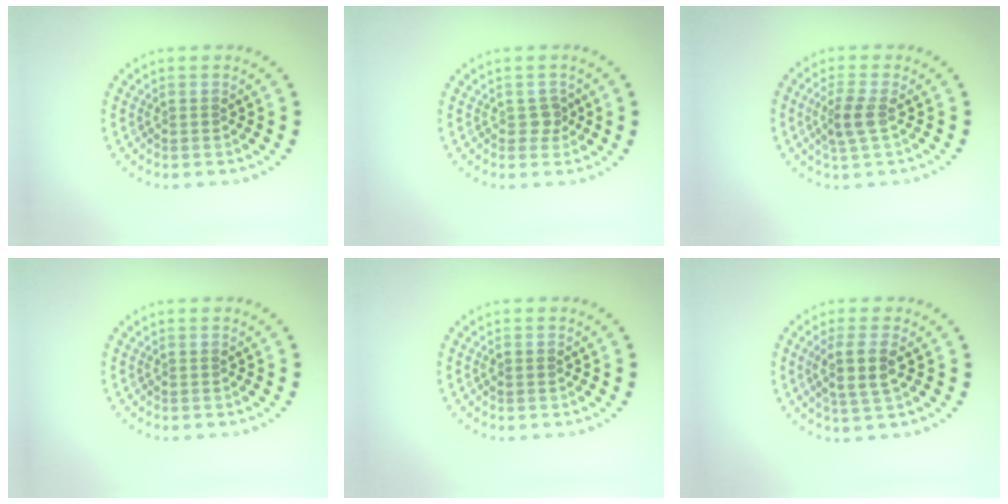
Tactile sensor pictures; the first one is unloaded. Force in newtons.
{"total": 1.2, "press": 1.1, "slide": 0.5}
{"total": 2.2, "press": 2.0, "slide": 1.0}
{"total": 0.0}
{"total": 0.6, "press": 0.6, "slide": 0.1}
{"total": 2.9, "press": 2.6, "slide": 1.3}